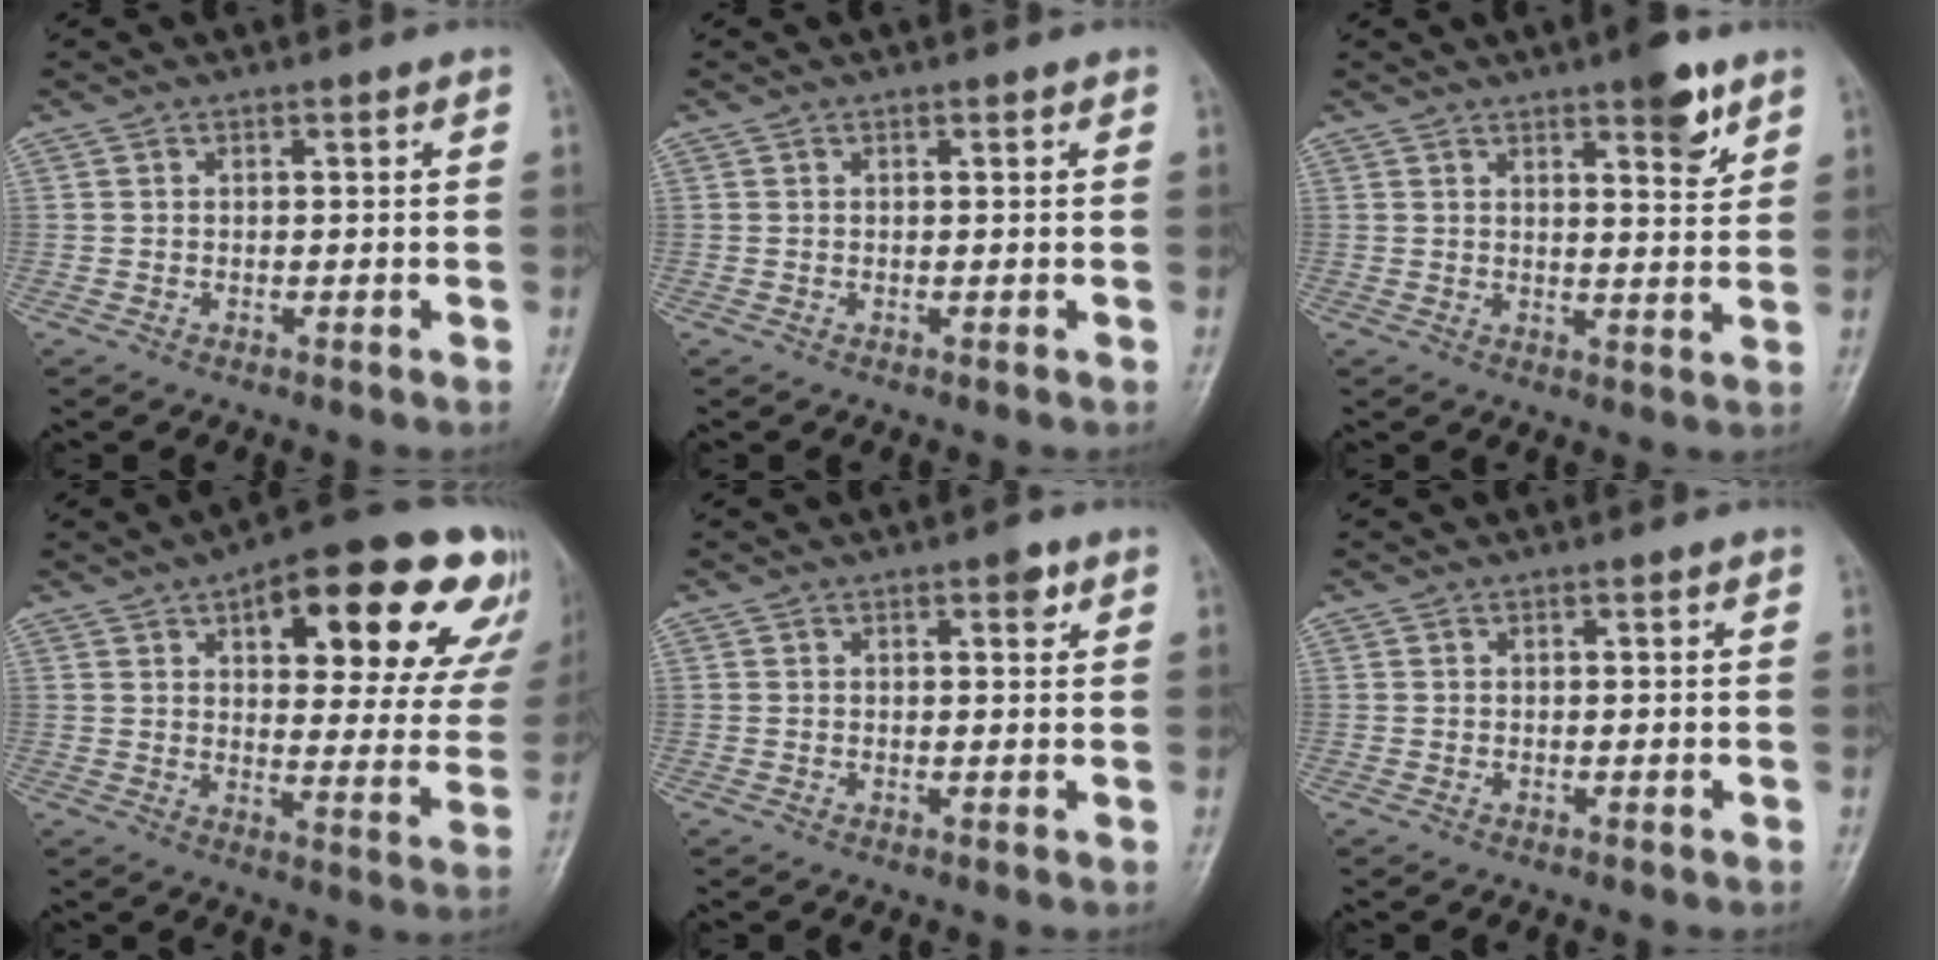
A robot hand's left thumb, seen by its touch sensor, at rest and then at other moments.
{"total": 0.5, "force": [0.3, 0.2, 0.3], "torque": [-0.004, -0.001, 0.003]}
{"total": 6.8, "force": [4.2, 2.0, 5.0], "torque": [-0.054, -0.024, 0.054]}
{"total": 24.0, "force": [11.9, 9.5, 18.5], "torque": [-0.198, -0.010, 0.159]}
{"total": 2.1, "force": [1.2, 0.9, 1.5], "torque": [-0.014, -0.003, 0.013]}
{"total": 0.0}